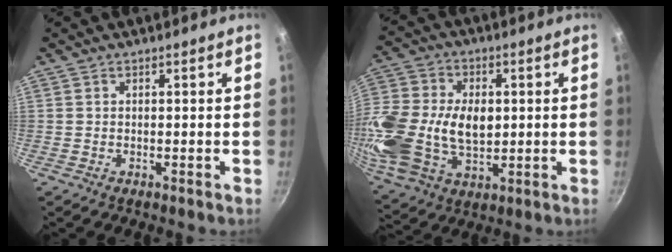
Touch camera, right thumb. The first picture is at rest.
{"total": 23.1, "force": [0.4, 15.8, 16.8], "torque": [-0.362, 0.012, 0.010]}